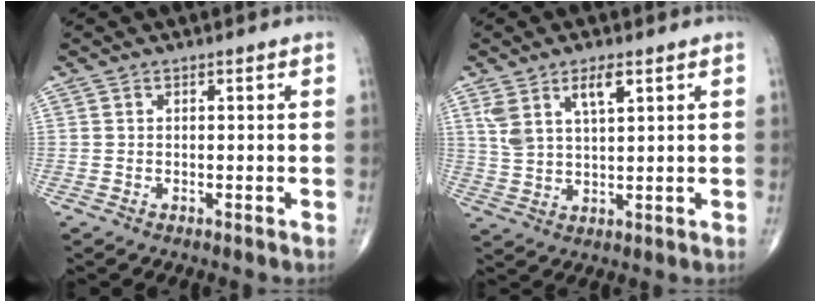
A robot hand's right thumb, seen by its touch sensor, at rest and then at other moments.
{"total": 7.0, "force": [3.6, 2.7, 5.4], "torque": [-0.105, -0.010, 0.074]}